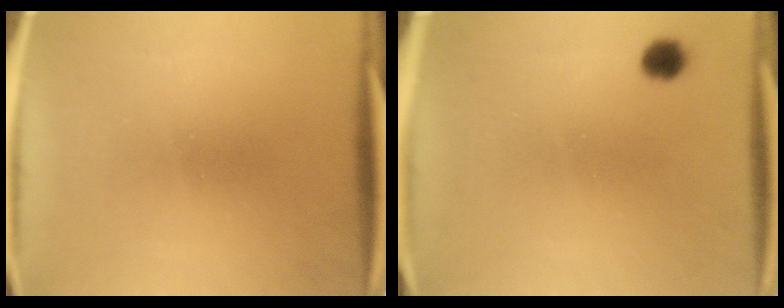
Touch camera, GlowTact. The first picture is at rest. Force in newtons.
{"total": 2.6}